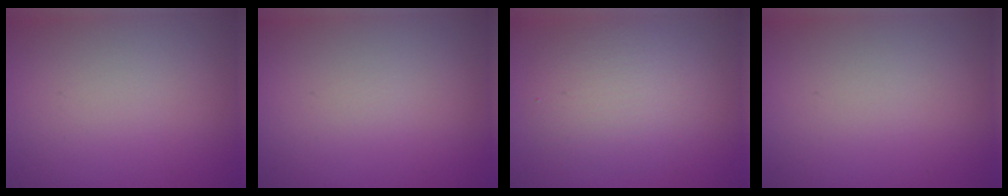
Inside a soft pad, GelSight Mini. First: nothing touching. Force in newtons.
{"total": 0.0}
{"total": 3.8, "press": 3.8, "slide": 0.3}
{"total": 0.0}